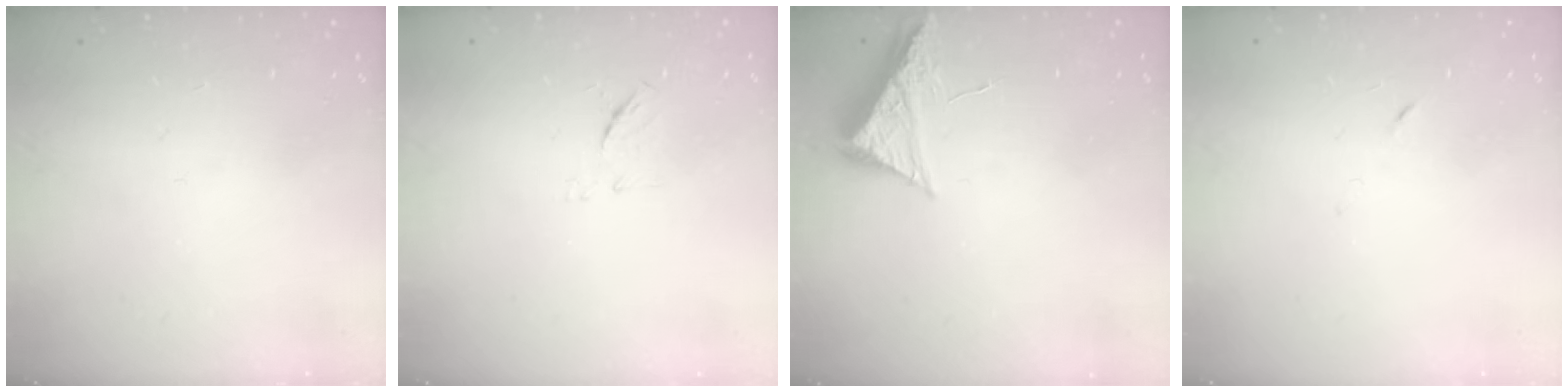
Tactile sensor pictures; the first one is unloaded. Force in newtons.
{"total": 6.8, "press": 6.6, "slide": 1.2}
{"total": 7.9, "press": 7.9, "slide": 0.8}
{"total": 4.5, "press": 4.5, "slide": 0.6}